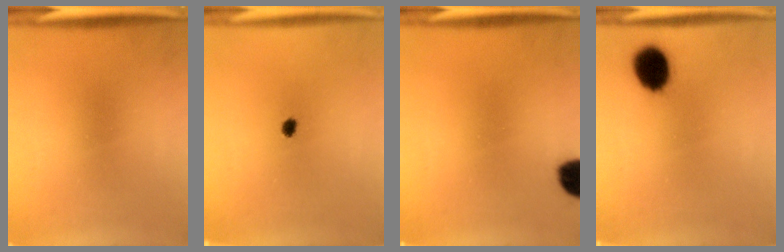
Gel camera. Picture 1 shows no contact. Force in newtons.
{"total": 1.8}
{"total": 6.7}
{"total": 9.5}